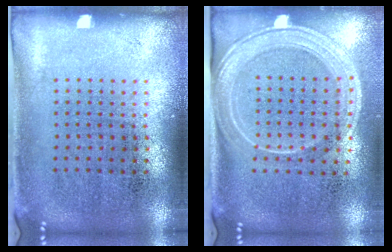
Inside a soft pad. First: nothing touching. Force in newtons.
{"total": 2.1, "press": 1.8, "slide": 1.1}